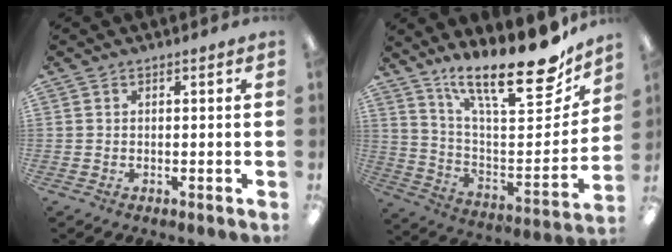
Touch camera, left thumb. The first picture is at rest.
{"total": 23.2, "force": [17.8, 6.2, 13.6], "torque": [-0.193, -0.135, 0.292]}